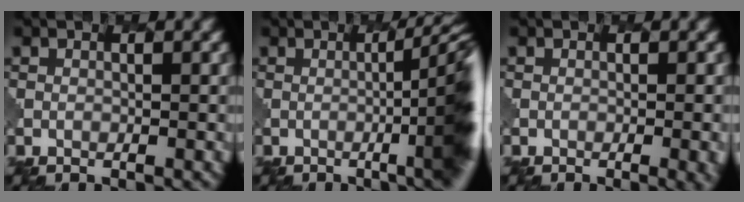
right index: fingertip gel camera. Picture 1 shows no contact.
{"total": 9.7, "force": [-1.6, 2.3, 9.3], "torque": [-0.092, 0.009, -0.020]}
{"total": 2.6, "force": [-1.1, 0.7, 2.3], "torque": [-0.020, 0.001, -0.011]}